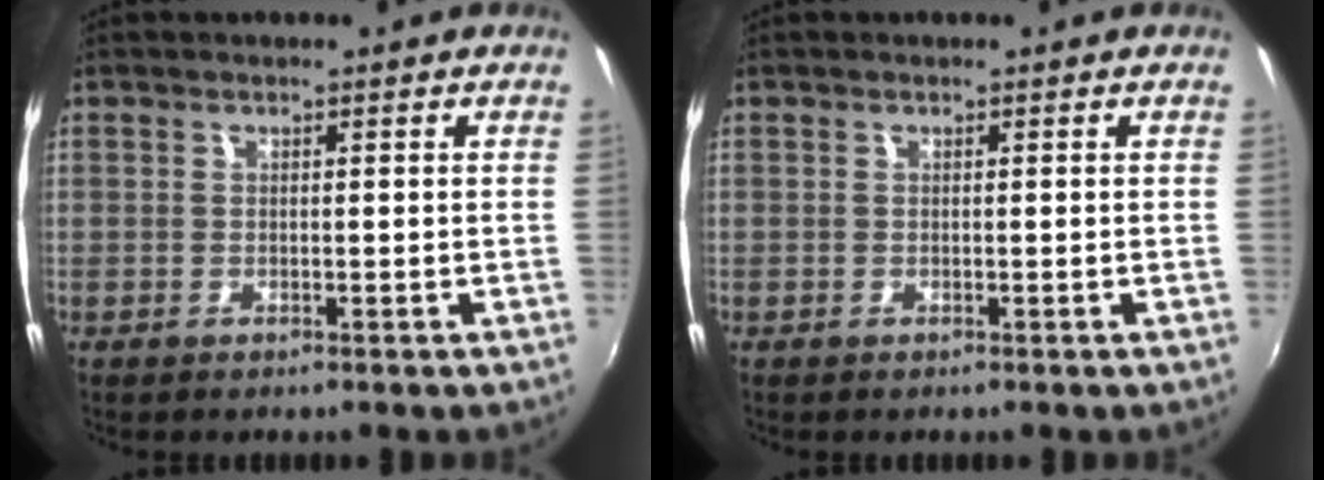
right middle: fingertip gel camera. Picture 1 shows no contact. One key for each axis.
{"total": 0.0}